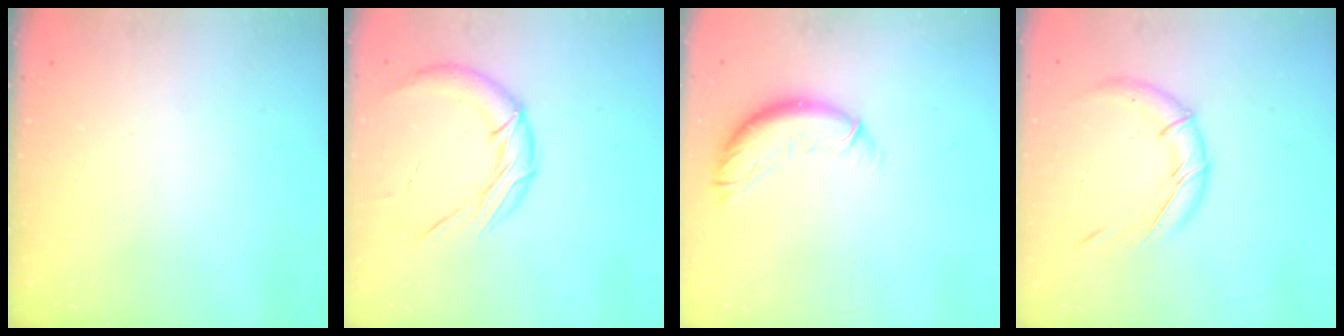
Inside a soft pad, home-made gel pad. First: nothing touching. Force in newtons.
{"total": 13.5, "press": 13.4, "slide": 1.9}
{"total": 10.1, "press": 10.1, "slide": 0.6}
{"total": 11.7, "press": 11.7, "slide": 0.8}